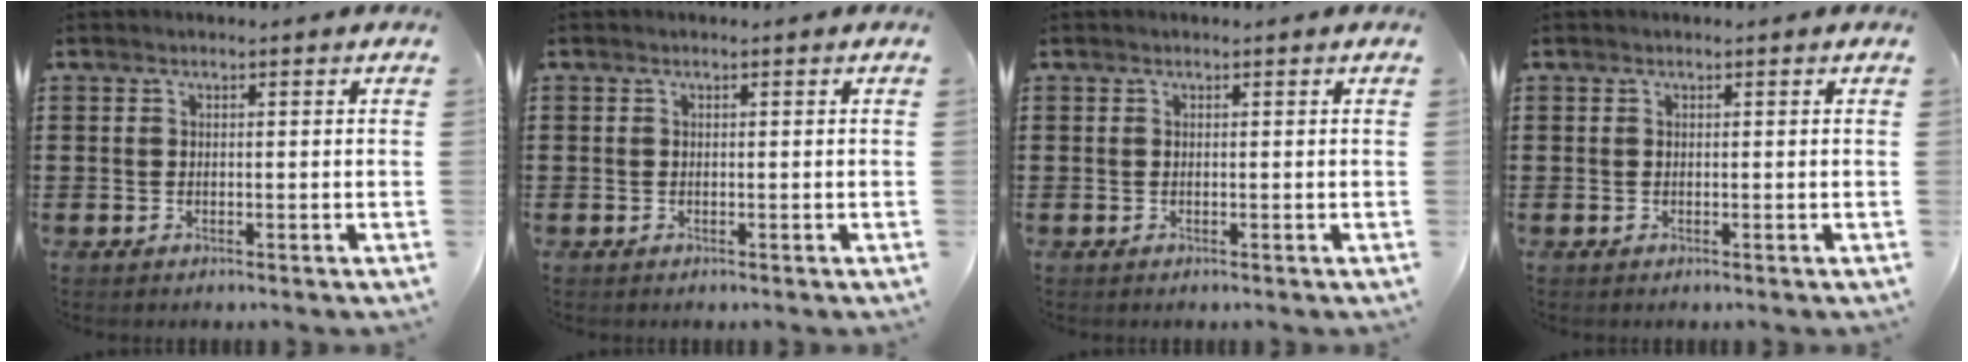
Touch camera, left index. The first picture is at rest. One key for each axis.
{"total": 0.0}
{"total": 0.0}
{"total": 0.0}